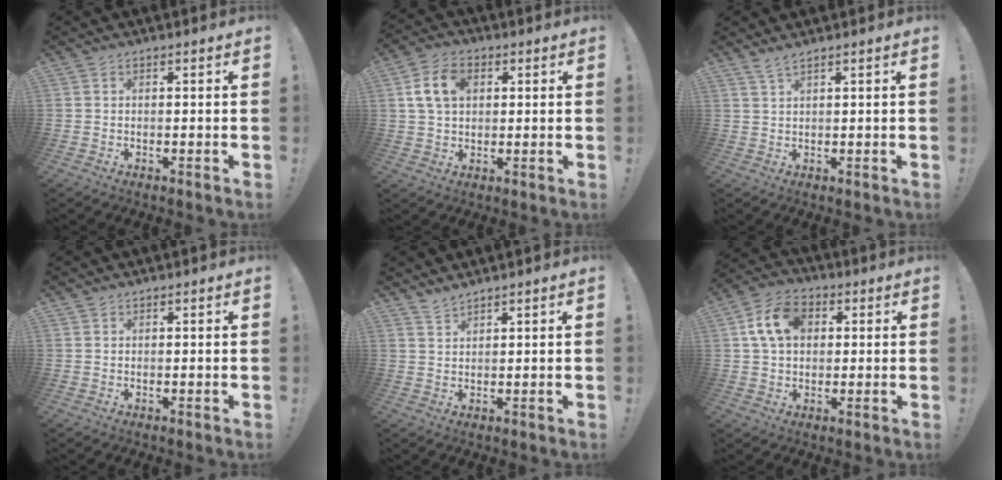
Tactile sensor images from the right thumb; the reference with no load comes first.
{"total": 9.7, "force": [2.6, 6.7, 6.6], "torque": [-0.113, 0.010, 0.052]}
{"total": 2.4, "force": [2.0, 0.1, 1.3], "torque": [-0.031, -0.007, 0.037]}
{"total": 0.7, "force": [0.7, 0.3, 0.0], "torque": [0.005, -0.003, 0.012]}
{"total": 2.6, "force": [2.5, 0.3, 0.6], "torque": [-0.009, -0.017, 0.046]}
{"total": 11.8, "force": [3.5, 8.6, 7.4], "torque": [-0.117, 0.012, 0.070]}